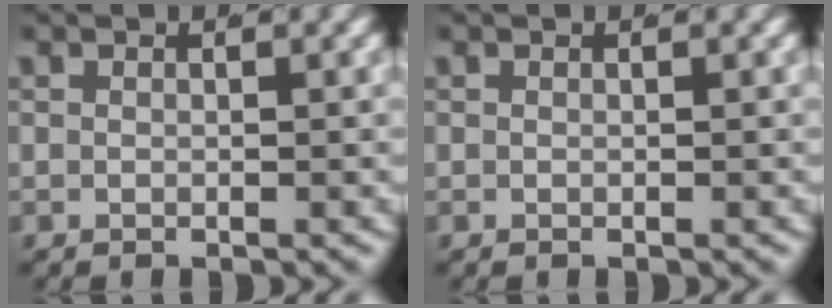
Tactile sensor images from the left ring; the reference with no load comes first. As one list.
[{"total": 0.0}]